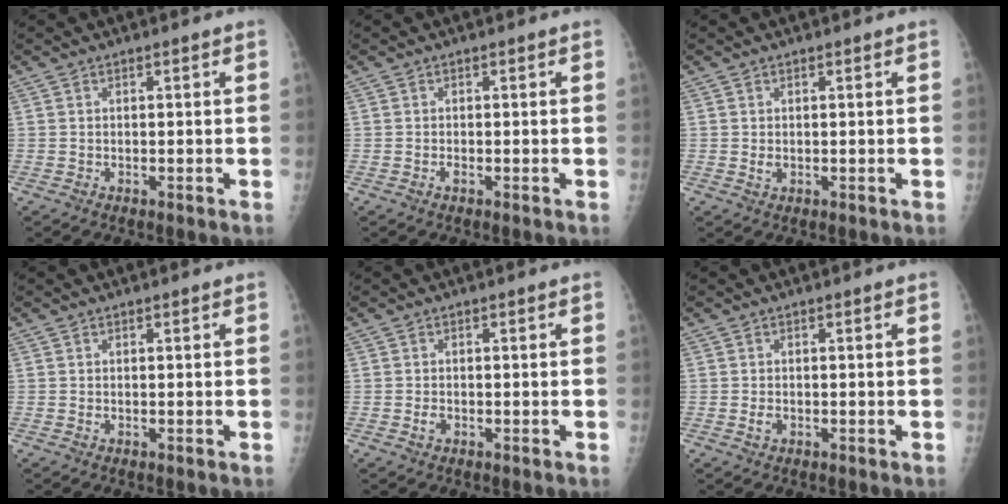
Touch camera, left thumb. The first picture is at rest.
{"total": 0.6, "force": [-0.1, 0.3, 0.5], "torque": [-0.007, -0.001, -0.002]}
{"total": 1.3, "force": [0.4, 0.8, 0.9], "torque": [-0.012, -0.004, 0.011]}
{"total": 0.6, "force": [0.3, 0.3, 0.4], "torque": [-0.005, -0.001, 0.006]}
{"total": 1.1, "force": [-0.2, 0.8, 0.7], "torque": [-0.011, -0.001, -0.003]}
{"total": 1.2, "force": [-0.1, 0.9, 0.8], "torque": [-0.012, -0.001, 0.000]}